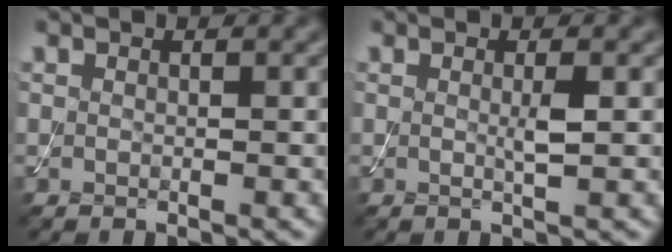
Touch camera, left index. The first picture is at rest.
{"total": 1.3, "force": [0.1, 0.1, 1.3], "torque": [-0.025, -0.002, -0.001]}